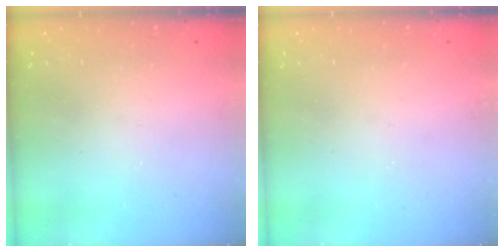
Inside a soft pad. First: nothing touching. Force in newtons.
{"total": 0.0}